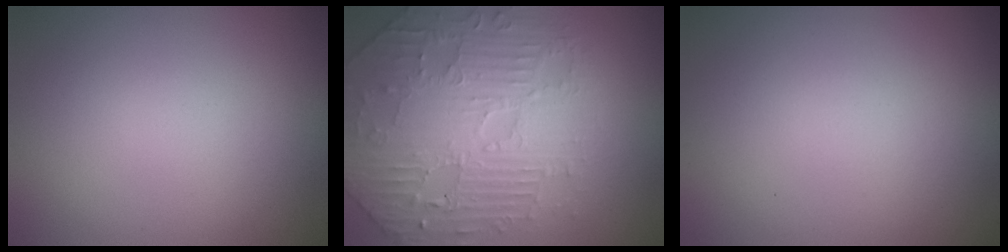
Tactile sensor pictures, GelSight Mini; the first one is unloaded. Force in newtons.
{"total": 5.1, "press": 4.9, "slide": 1.5}
{"total": 0.0}